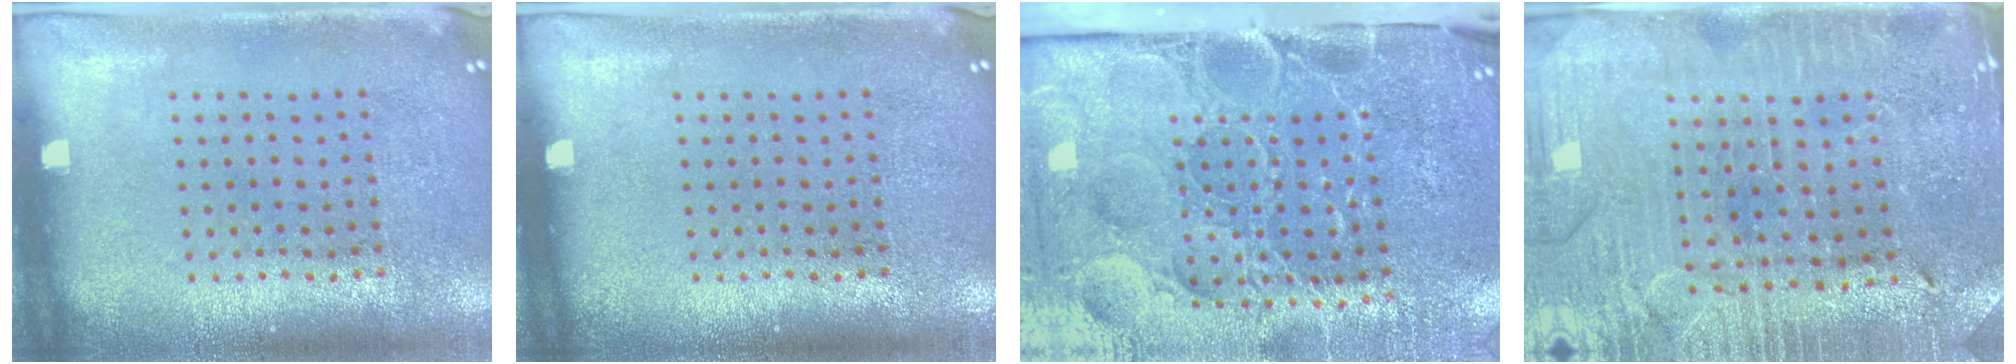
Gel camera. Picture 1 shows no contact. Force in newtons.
{"total": 0.0}
{"total": 5.2, "press": 4.2, "slide": 3.0}
{"total": 1.8, "press": 1.8, "slide": 0.4}